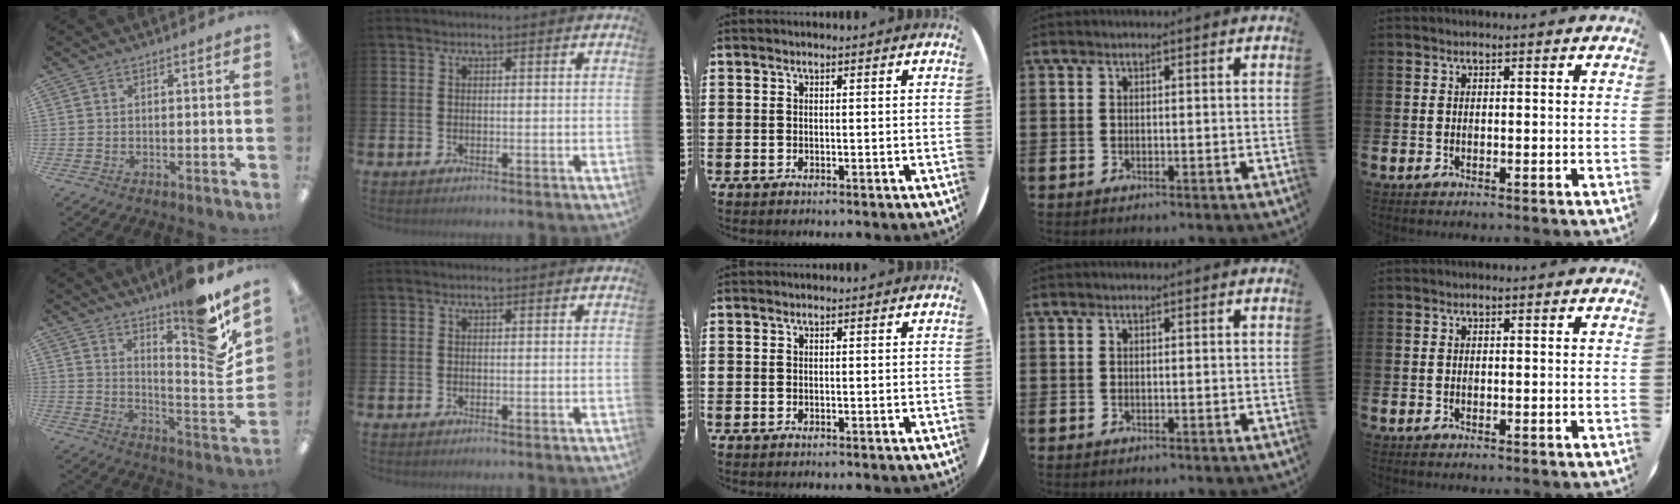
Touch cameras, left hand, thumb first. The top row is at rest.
{"thumb": {"total": 15.1, "force": [11.1, 2.1, 10.1], "torque": [-0.127, -0.110, 0.172]}}